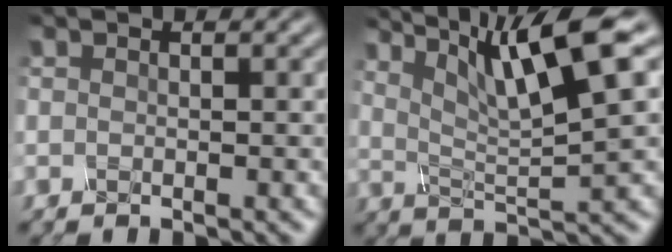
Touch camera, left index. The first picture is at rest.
{"total": 8.6, "force": [4.6, 1.0, 7.1], "torque": [-0.117, 0.015, 0.103]}